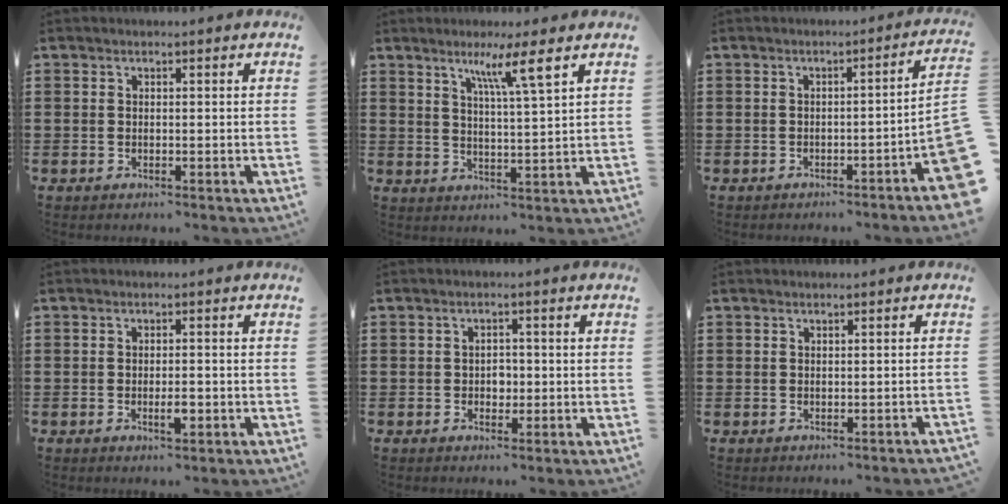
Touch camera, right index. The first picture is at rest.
{"total": 6.1, "force": [3.4, -0.5, 5.0], "torque": [-0.100, 0.000, 0.053]}
{"total": 4.0, "force": [-2.1, -0.1, 3.4], "torque": [-0.054, -0.013, -0.037]}
{"total": 2.7, "force": [-0.9, 0.8, 2.4], "torque": [-0.041, 0.001, -0.015]}
{"total": 1.9, "force": [-0.3, 1.5, 1.2], "torque": [-0.017, 0.002, -0.009]}
{"total": 0.5, "force": [-0.5, 0.1, 0.0], "torque": [-0.002, 0.000, -0.011]}